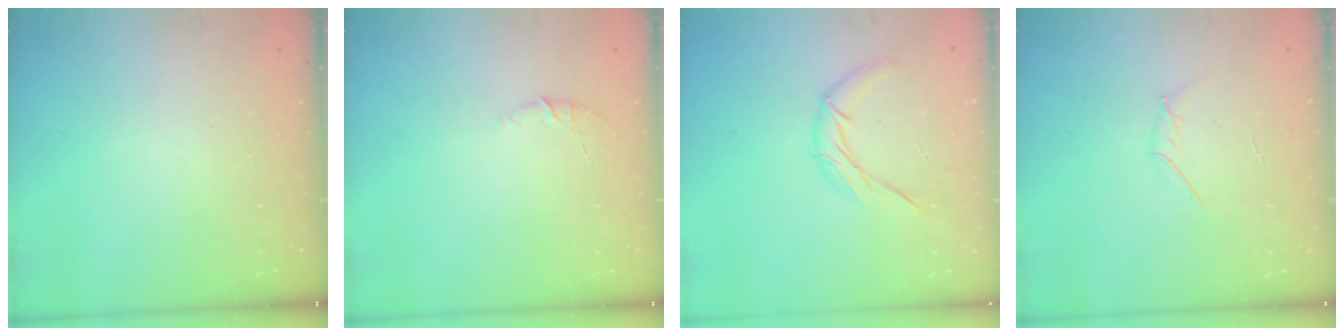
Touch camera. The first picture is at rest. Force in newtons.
{"total": 4.8, "press": 4.7, "slide": 1.2}
{"total": 8.8, "press": 8.8, "slide": 0.4}
{"total": 3.3, "press": 3.2, "slide": 0.8}